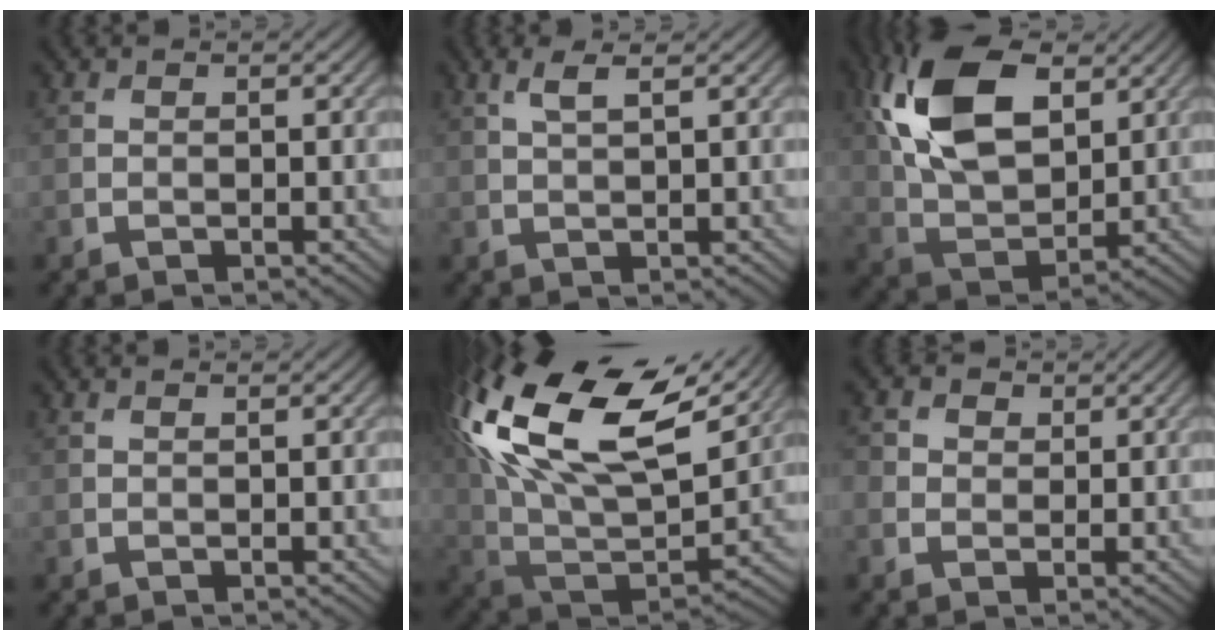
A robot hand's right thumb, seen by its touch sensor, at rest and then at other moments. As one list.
[{"total": 2.7, "force": [1.4, 0.4, 2.2], "torque": [-0.053, 0.006, 0.031]}, {"total": 15.4, "force": [5.8, 8.7, 11.3], "torque": [-0.262, 0.015, 0.110]}, {"total": 0.5, "force": [0.3, -0.1, 0.4], "torque": [-0.011, 0.004, 0.002]}, {"total": 21.8, "force": [10.4, 10.6, 16.0], "torque": [-0.357, 0.050, 0.173]}, {"total": 2.5, "force": [0.6, 2.2, 1.0], "torque": [-0.030, 0.005, 0.007]}]